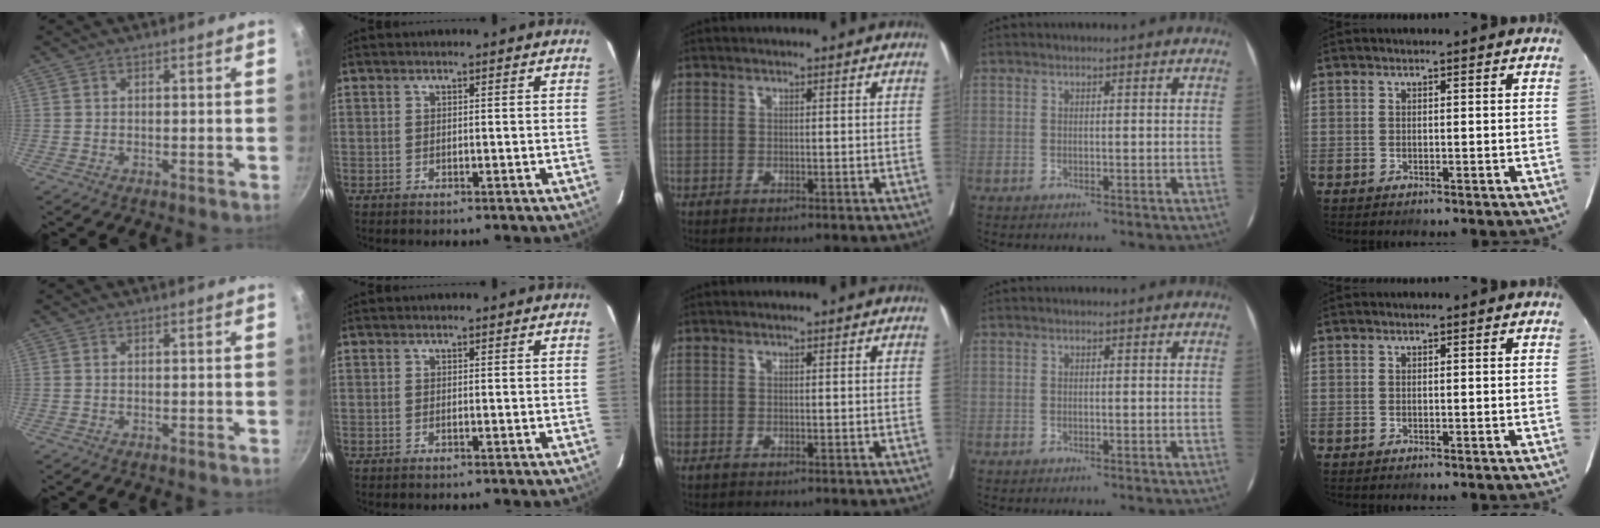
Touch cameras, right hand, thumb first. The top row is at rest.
{}